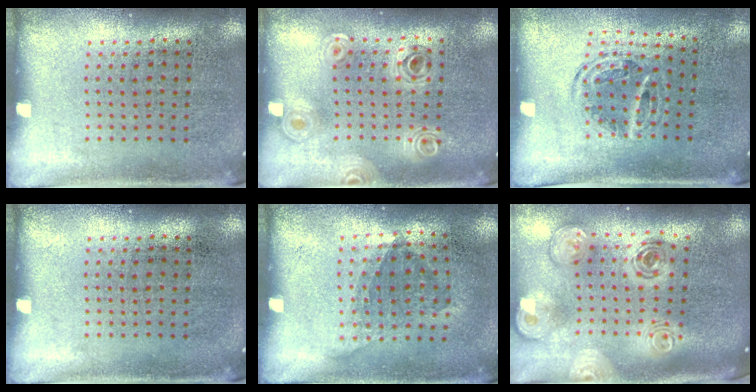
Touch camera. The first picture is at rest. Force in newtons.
{"total": 0.9, "press": 0.9, "slide": 0.1}
{"total": 1.1, "press": 1.0, "slide": 0.2}
{"total": 0.0}
{"total": 1.2, "press": 0.8, "slide": 0.8}
{"total": 2.2, "press": 1.8, "slide": 1.4}